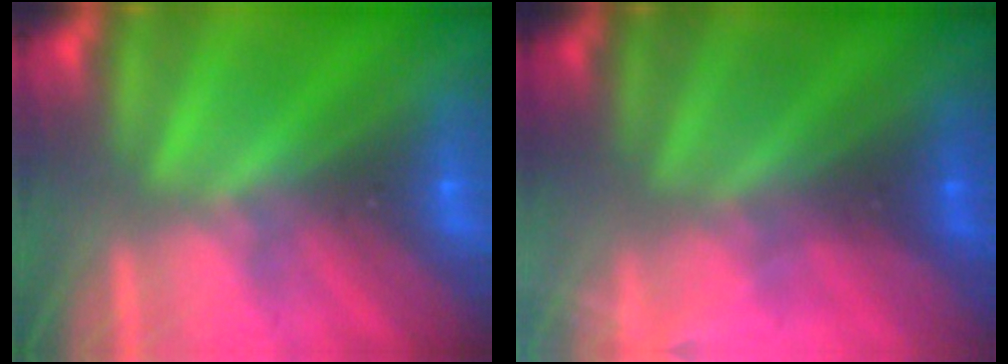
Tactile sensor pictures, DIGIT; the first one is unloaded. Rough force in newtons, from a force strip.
{"total": 2.9}